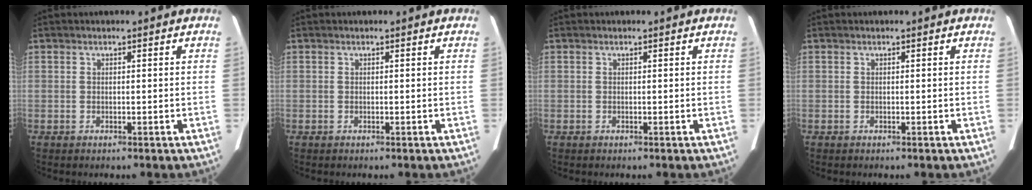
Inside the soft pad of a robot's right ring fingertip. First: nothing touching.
{"total": 0.0}
{"total": 0.0}
{"total": 0.0}